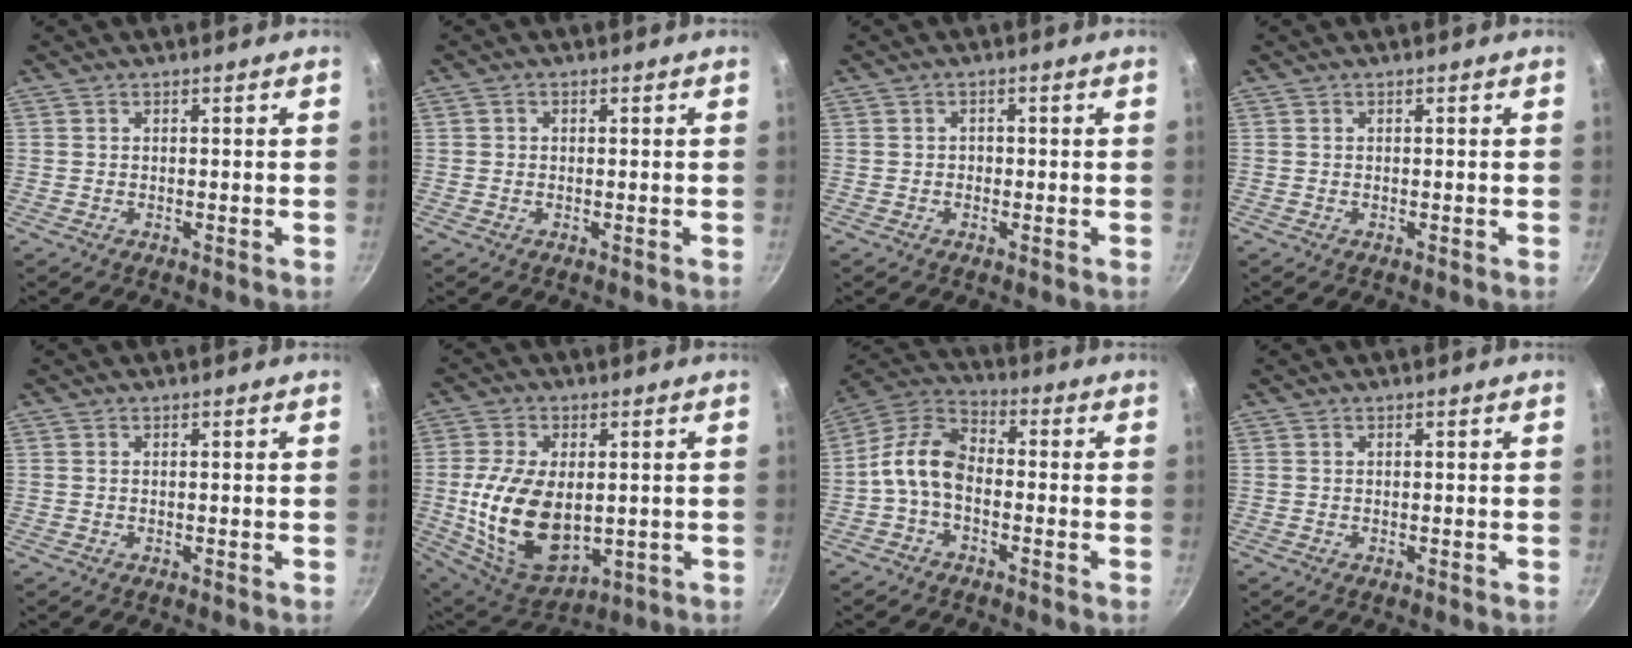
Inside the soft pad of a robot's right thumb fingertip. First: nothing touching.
{"total": 0.7, "force": [0.0, 0.7, 0.3], "torque": [-0.004, 0.004, 0.000]}
{"total": 1.0, "force": [-0.3, 0.9, 0.3], "torque": [-0.001, 0.003, -0.004]}
{"total": 0.0}
{"total": 0.0}
{"total": 17.3, "force": [-0.3, 10.4, 13.9], "torque": [-0.240, -0.015, 0.013]}
{"total": 9.4, "force": [-2.1, 5.8, 7.1], "torque": [-0.133, 0.043, -0.060]}
{"total": 0.0}